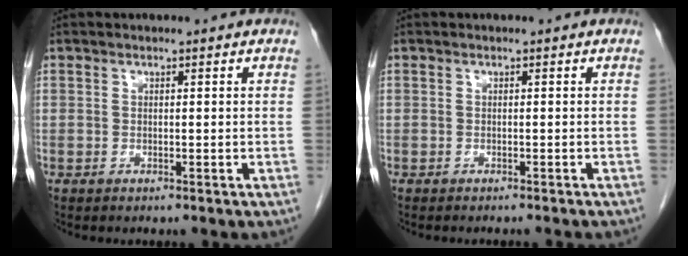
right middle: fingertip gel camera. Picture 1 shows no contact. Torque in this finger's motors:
{"motor_torque": [0.10, -0.09, 0.00, 0.02]}